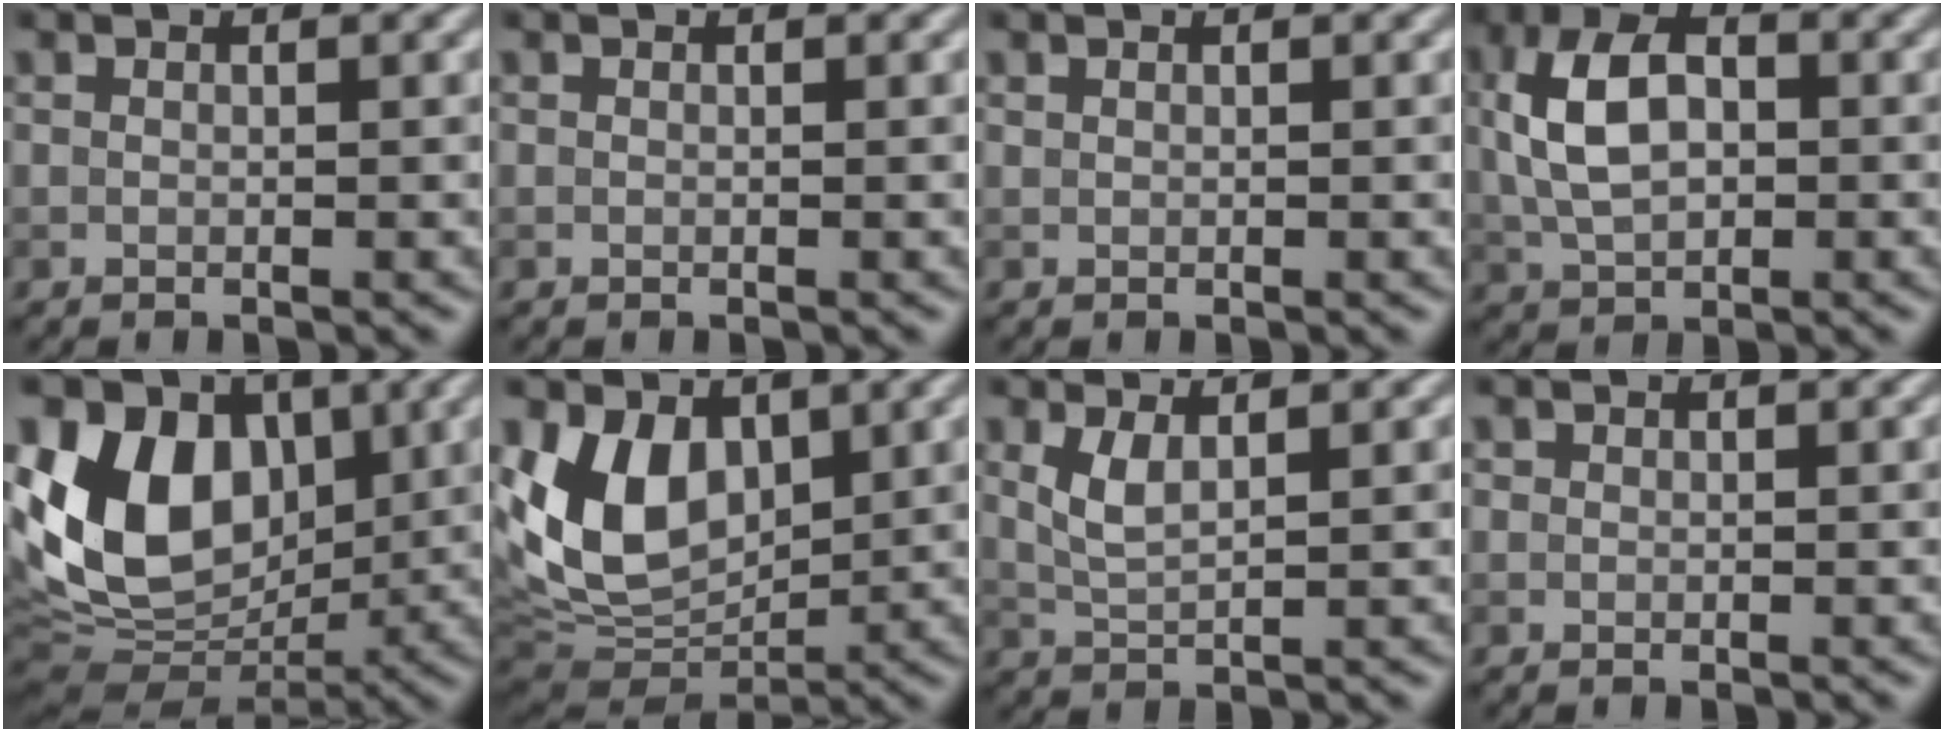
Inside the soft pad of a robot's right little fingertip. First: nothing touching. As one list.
[{"total": 0.0}, {"total": 0.0}, {"total": 6.4, "force": [0.5, 3.9, 5.0], "torque": [-0.101, 0.011, 0.003]}, {"total": 13.3, "force": [2.7, 9.4, 9.0], "torque": [-0.178, 0.011, 0.044]}, {"total": 8.9, "force": [2.2, 6.0, 6.1], "torque": [-0.127, -0.019, 0.041]}, {"total": 2.3, "force": [1.1, 0.7, 1.9], "torque": [-0.044, -0.003, 0.025]}, {"total": 0.0}]